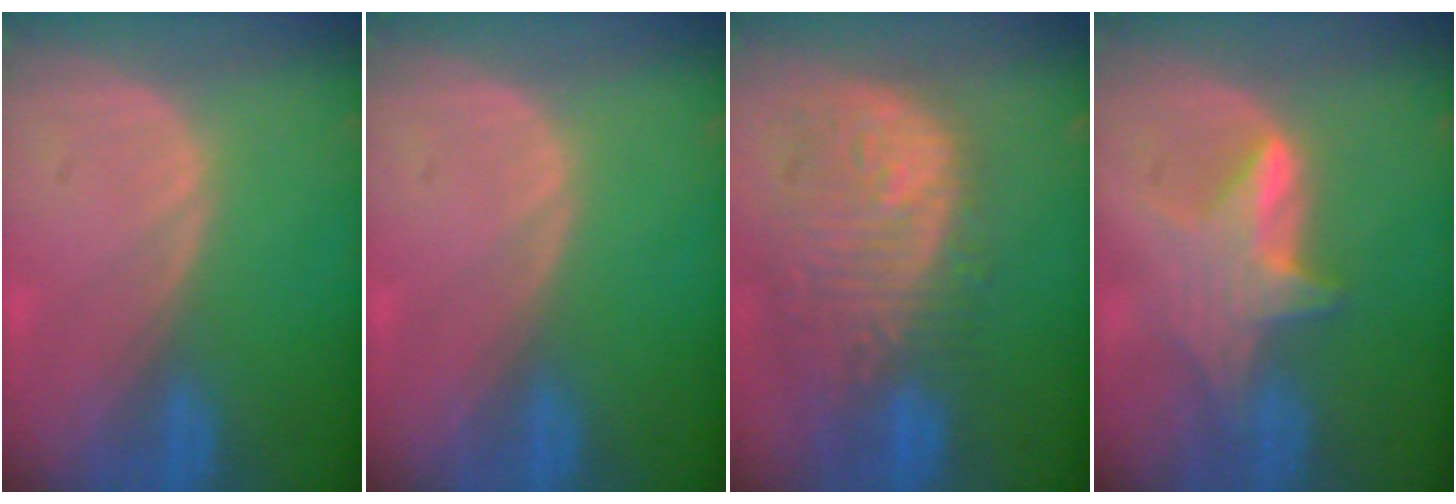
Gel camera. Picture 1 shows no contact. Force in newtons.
{"total": 0.0}
{"total": 12.0, "press": 10.7, "slide": 5.5}
{"total": 5.9, "press": 5.9, "slide": 0.4}